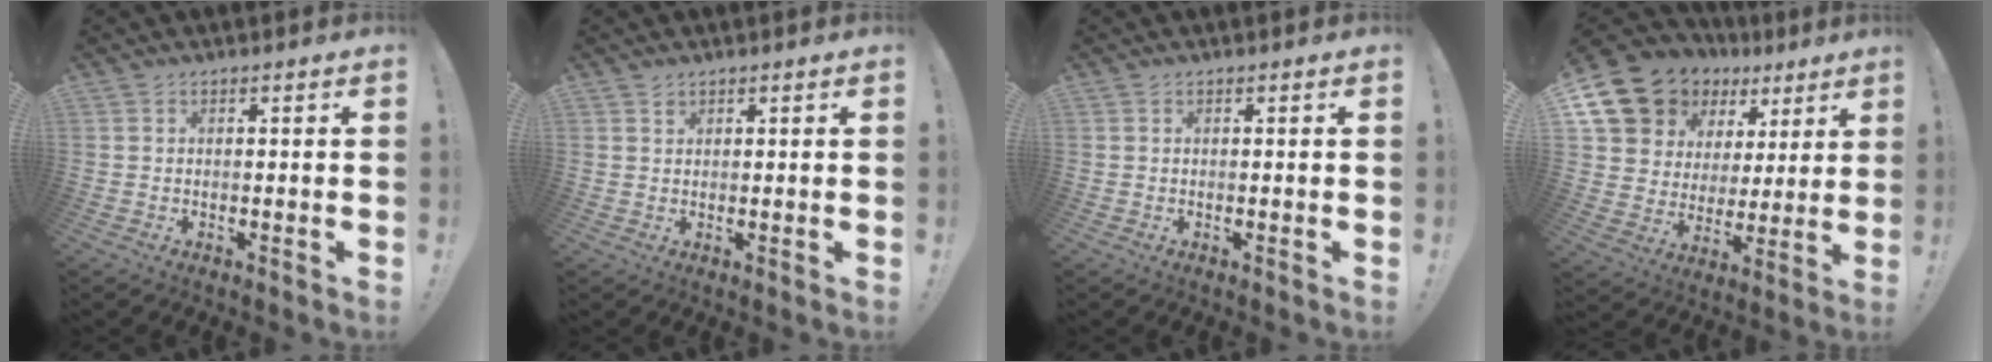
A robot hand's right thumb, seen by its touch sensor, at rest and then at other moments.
{"total": 1.1, "force": [0.9, 0.7, 0.1], "torque": [0.006, -0.004, 0.016]}
{"total": 0.0}
{"total": 14.9, "force": [9.3, 10.6, 4.7], "torque": [-0.088, -0.059, 0.192]}